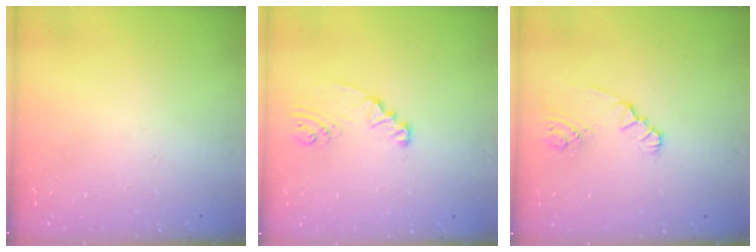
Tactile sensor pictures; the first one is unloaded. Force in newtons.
{"total": 2.3, "press": 2.3, "slide": 0.2}
{"total": 1.8, "press": 1.8, "slide": 0.2}